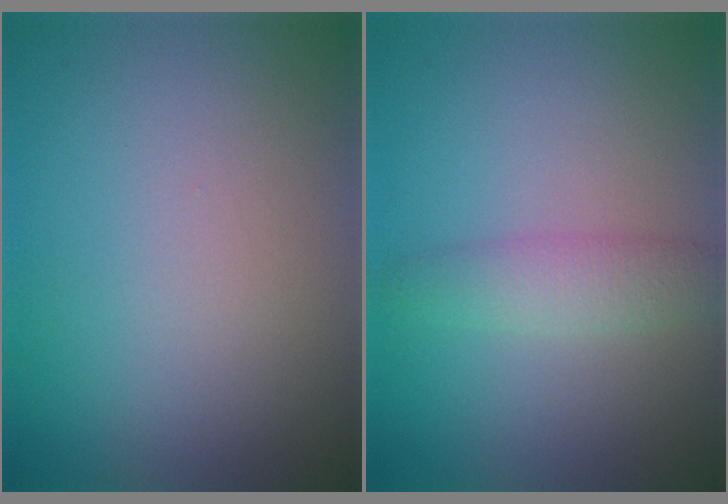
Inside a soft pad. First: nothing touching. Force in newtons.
{"total": 2.4, "press": 2.4, "slide": 0.1}